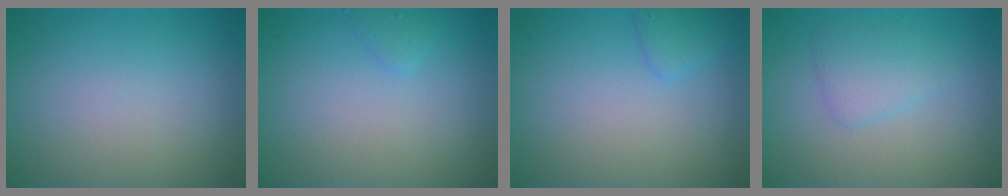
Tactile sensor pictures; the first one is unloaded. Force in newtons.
{"total": 0.9, "press": 0.9, "slide": 0.0}
{"total": 1.3, "press": 1.3, "slide": 0.1}
{"total": 2.1, "press": 2.1, "slide": 0.0}